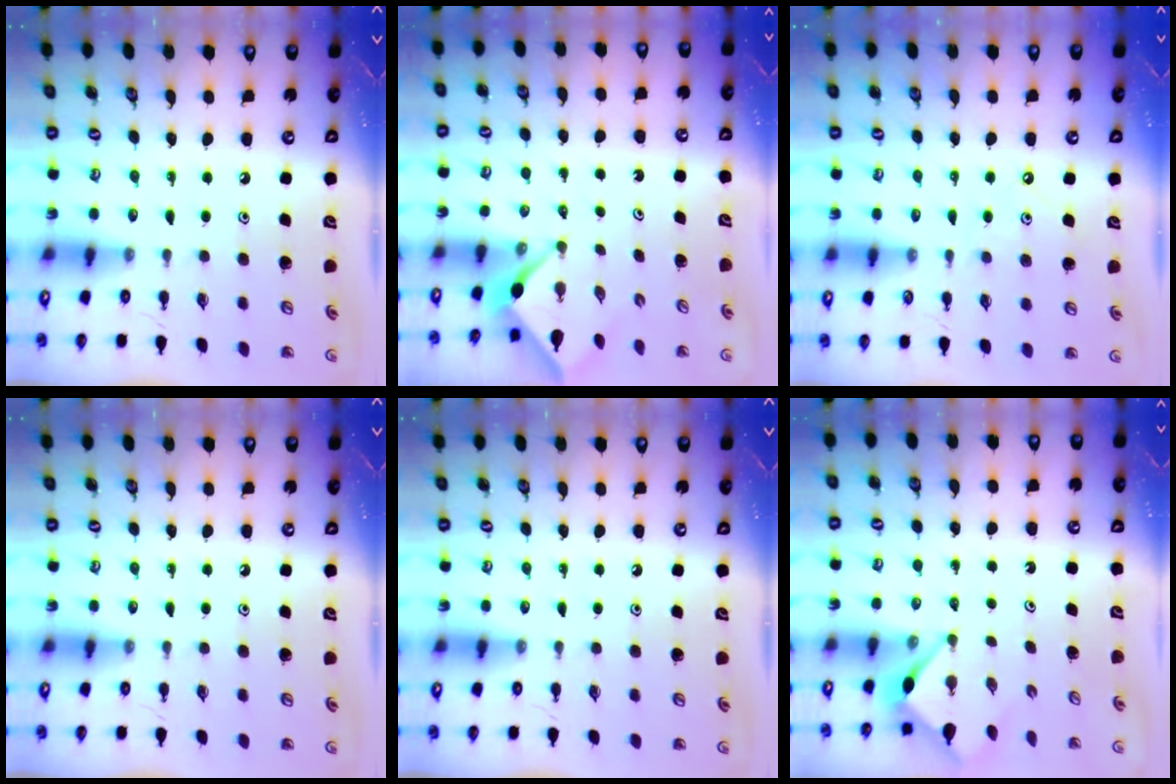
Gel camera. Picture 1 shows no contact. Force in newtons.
{"total": 2.3, "press": 2.3, "slide": 0.2}
{"total": 3.0, "press": 3.0, "slide": 0.4}
{"total": 0.0}
{"total": 0.0}
{"total": 3.3, "press": 3.3, "slide": 0.3}